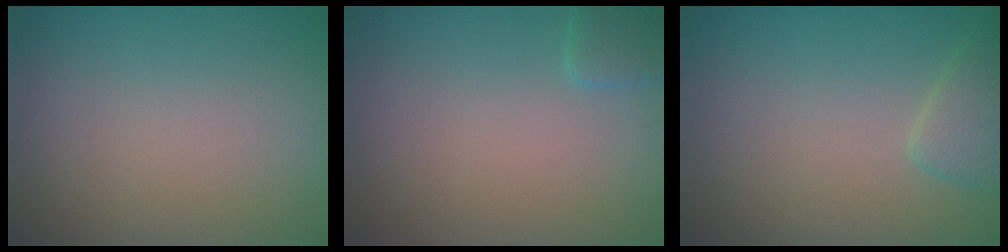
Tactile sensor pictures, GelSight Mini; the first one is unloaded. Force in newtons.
{"total": 1.5, "press": 1.5, "slide": 0.1}
{"total": 2.1, "press": 2.1, "slide": 0.2}